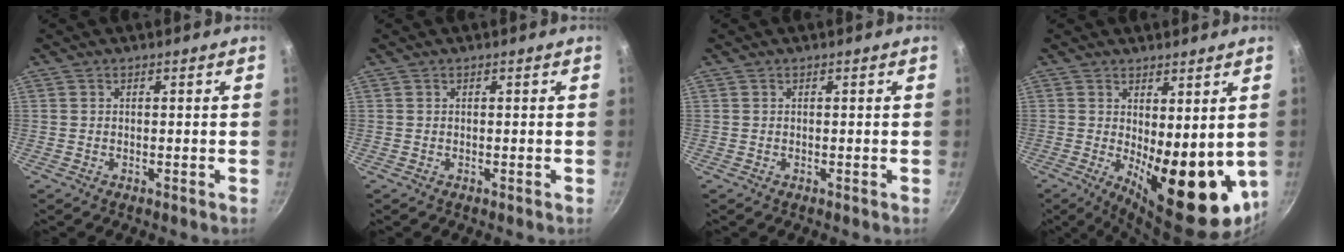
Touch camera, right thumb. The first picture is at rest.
{"total": 0.0}
{"total": 0.0}
{"total": 15.8, "force": [-0.3, 6.3, 14.4], "torque": [-0.166, -0.030, 0.013]}